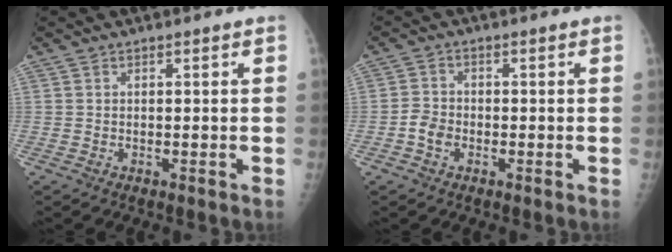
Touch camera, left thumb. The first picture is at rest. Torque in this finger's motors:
{"motor_torque": [0.23, 0.17, -0.02, -0.13, 0.10]}